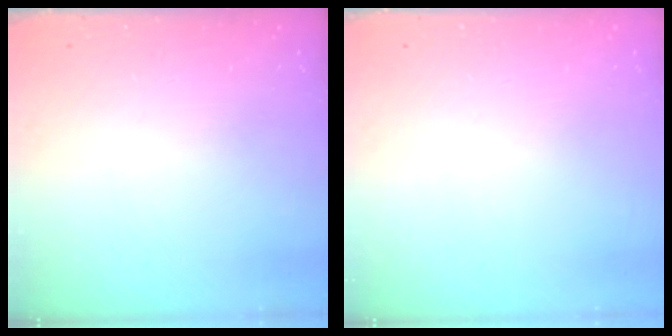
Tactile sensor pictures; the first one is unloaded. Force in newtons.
{"total": 0.0}